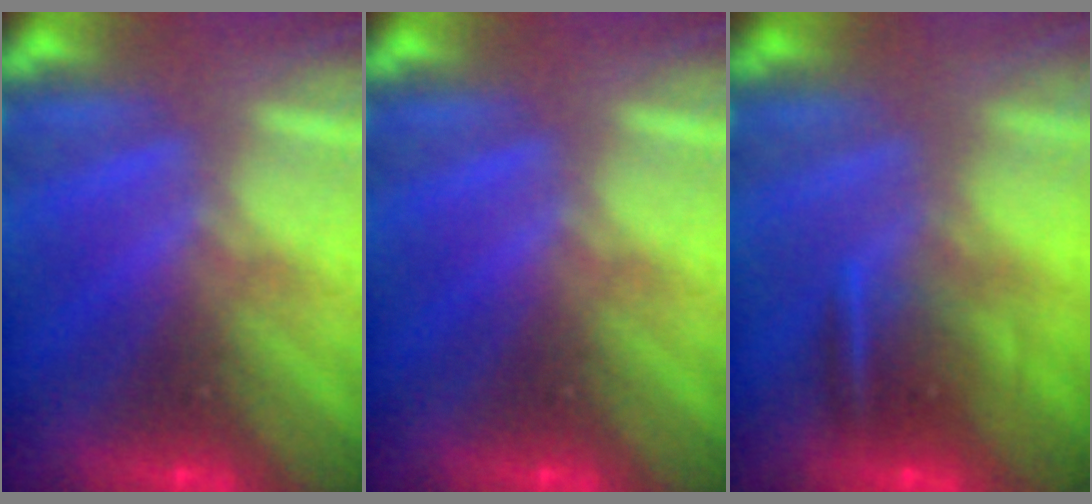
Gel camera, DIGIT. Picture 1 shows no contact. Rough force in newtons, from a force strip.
{"total": 0.0}
{"total": 7.4}